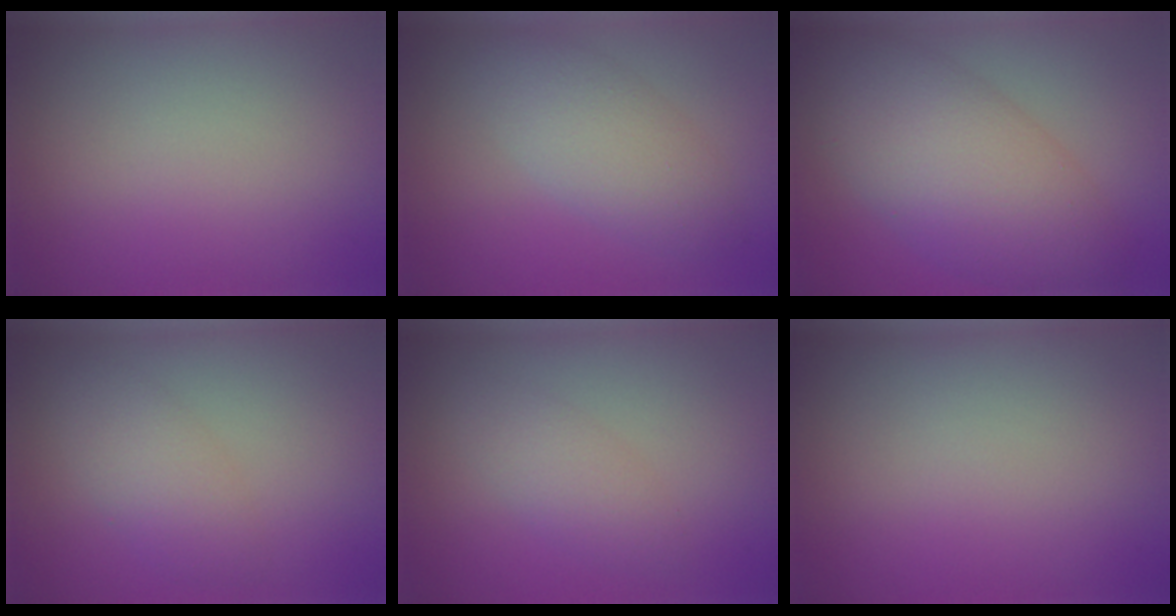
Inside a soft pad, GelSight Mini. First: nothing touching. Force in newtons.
{"total": 4.0, "press": 4.0, "slide": 0.3}
{"total": 8.5, "press": 8.5, "slide": 0.2}
{"total": 2.9, "press": 2.9, "slide": 0.2}
{"total": 2.2, "press": 2.2, "slide": 0.1}
{"total": 0.0}